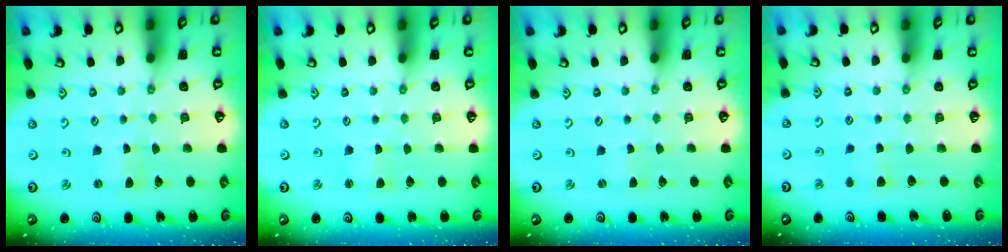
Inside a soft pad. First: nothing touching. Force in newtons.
{"total": 1.2, "press": 1.2, "slide": 0.1}
{"total": 0.0}
{"total": 3.5, "press": 3.5, "slide": 0.6}